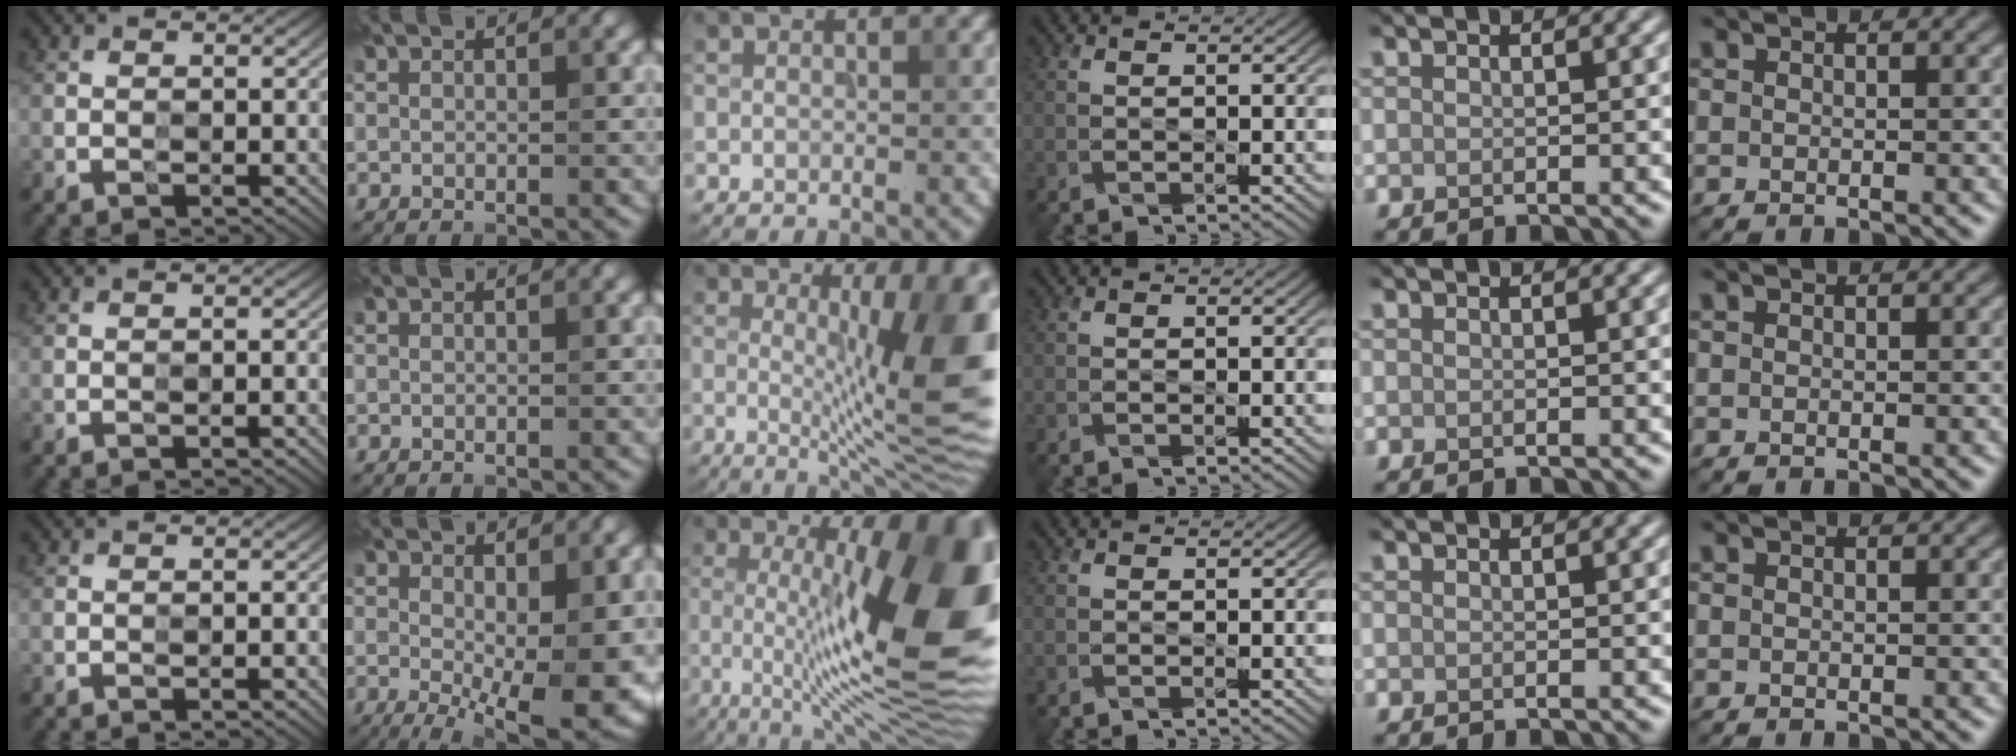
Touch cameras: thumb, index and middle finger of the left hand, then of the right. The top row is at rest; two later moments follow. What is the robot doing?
{"motion": "press", "object": "grip strengthener"}